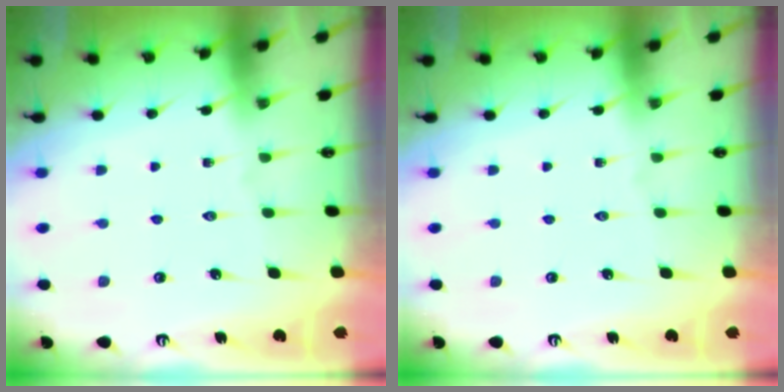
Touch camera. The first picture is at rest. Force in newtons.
{"total": 0.0}